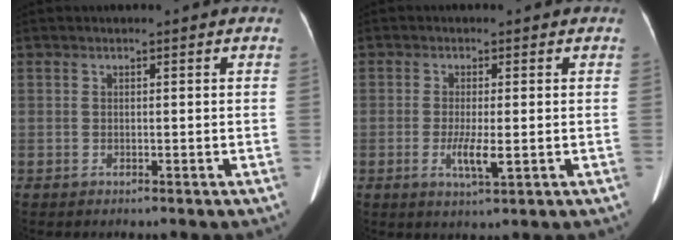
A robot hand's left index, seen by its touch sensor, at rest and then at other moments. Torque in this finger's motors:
{"motor_torque": [0.04, 0.01, 0.05, 0.08]}